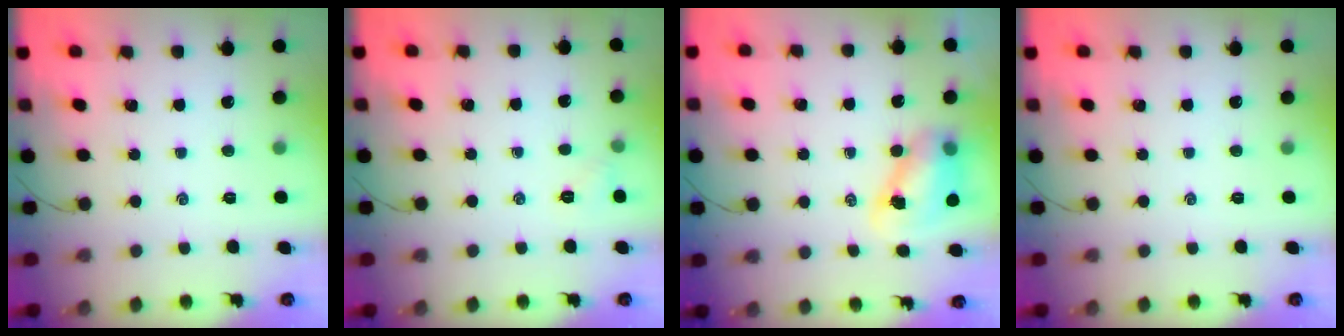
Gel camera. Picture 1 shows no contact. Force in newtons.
{"total": 3.9, "press": 3.7, "slide": 1.2}
{"total": 7.8, "press": 7.5, "slide": 2.0}
{"total": 0.0}